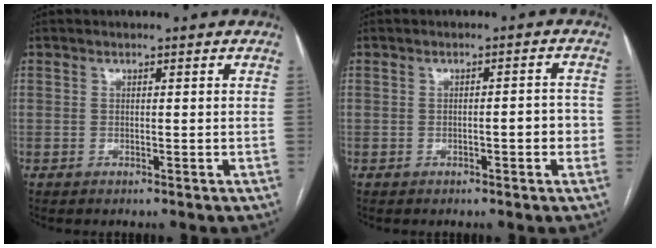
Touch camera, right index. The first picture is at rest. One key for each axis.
{"total": 2.9, "fx": -0.8, "fy": 0.8, "fz": 2.7, "tx": -0.032, "ty": 0.008, "tz": -0.011}